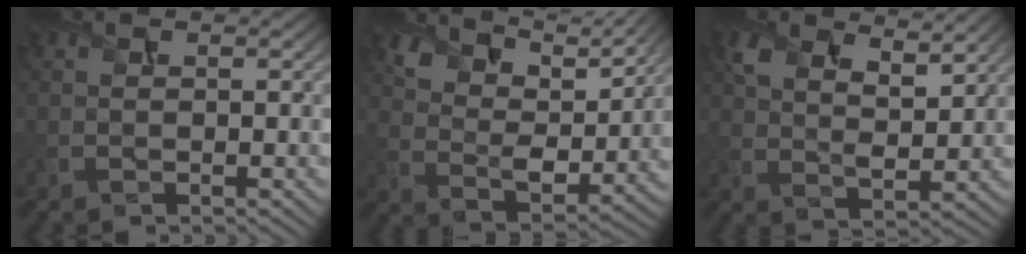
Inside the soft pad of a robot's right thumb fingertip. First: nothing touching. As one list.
[{"total": 10.5, "force": [8.4, 3.5, 5.1], "torque": [-0.128, -0.009, 0.140]}, {"total": 7.3, "force": [4.5, 3.1, 4.8], "torque": [-0.102, -0.002, 0.088]}]